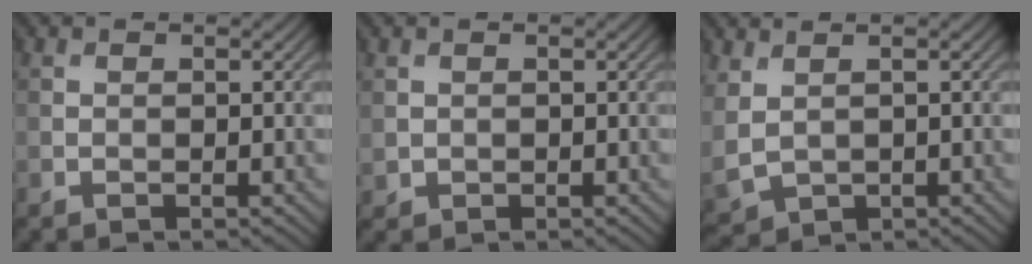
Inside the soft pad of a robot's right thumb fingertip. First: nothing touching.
{"total": 0.9, "force": [0.4, 0.8, 0.2], "torque": [-0.008, -0.006, 0.012]}
{"total": 4.1, "force": [1.2, 2.8, 2.7], "torque": [-0.090, -0.010, 0.035]}